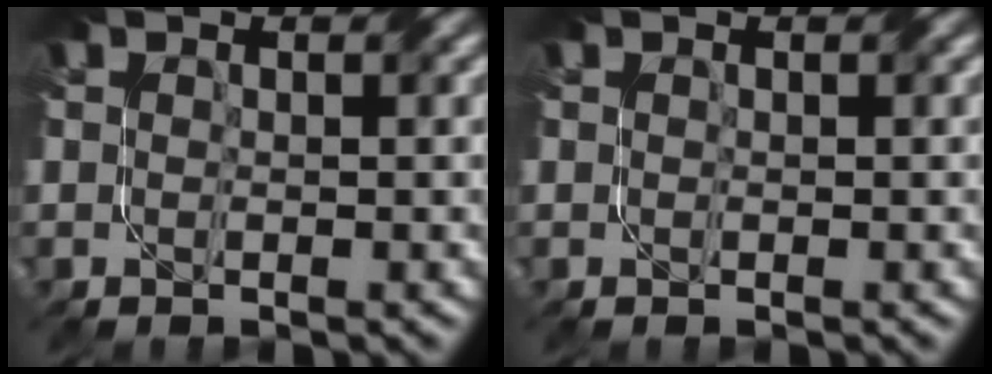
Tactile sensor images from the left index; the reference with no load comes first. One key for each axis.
{"total": 0.0}